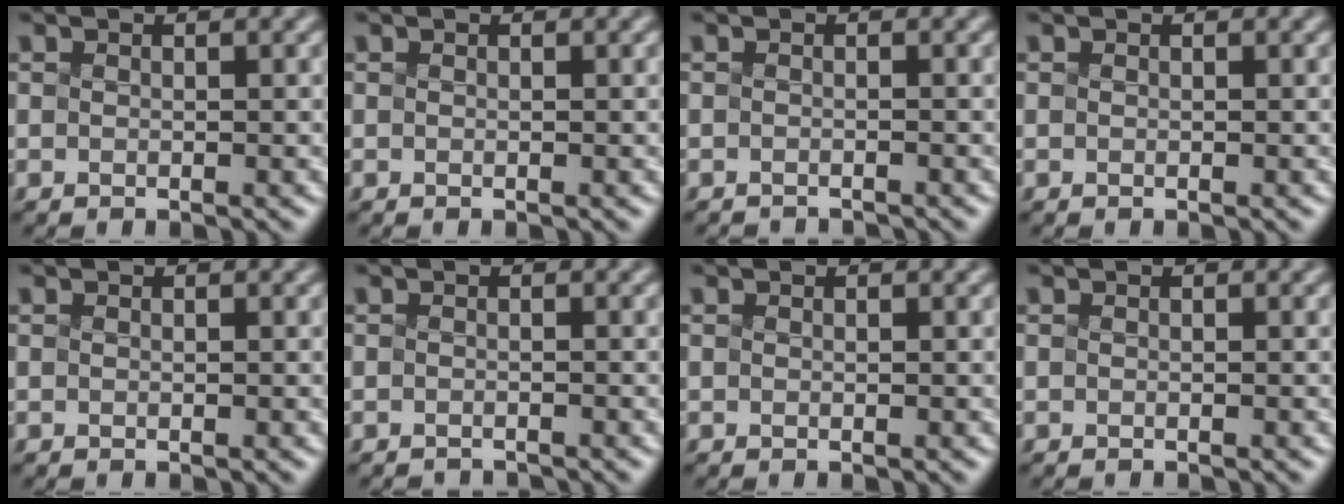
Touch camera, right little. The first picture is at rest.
{"total": 0.0}
{"total": 2.0, "force": [-2.0, 0.2, 0.3], "torque": [0.005, -0.009, -0.029]}
{"total": 0.0}
{"total": 0.0}
{"total": 1.7, "force": [-1.7, 0.1, 0.1], "torque": [0.006, -0.006, -0.026]}
{"total": 0.0}
{"total": 0.5, "force": [-0.5, 0.0, 0.1], "torque": [0.001, 0.000, -0.008]}